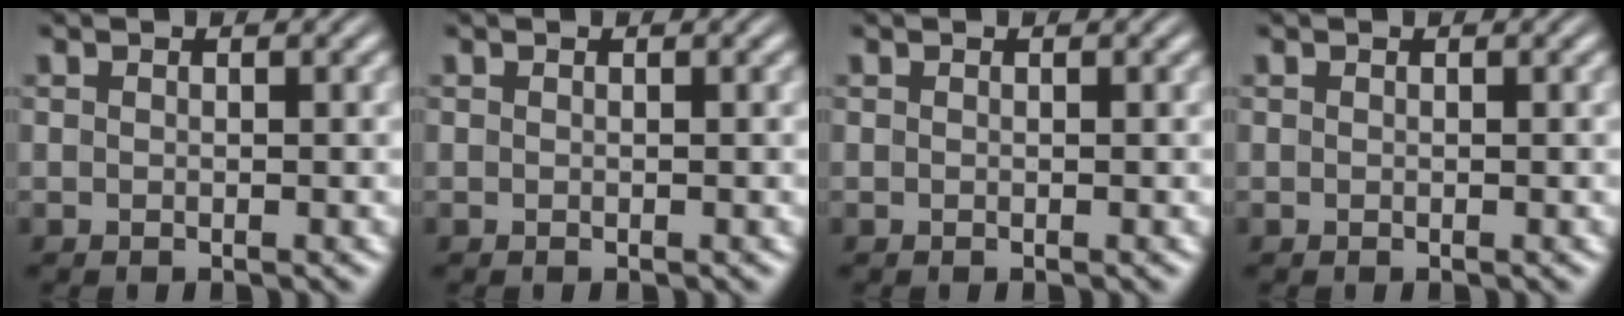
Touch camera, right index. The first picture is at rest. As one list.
[{"total": 0.0}, {"total": 0.0}, {"total": 0.0}]